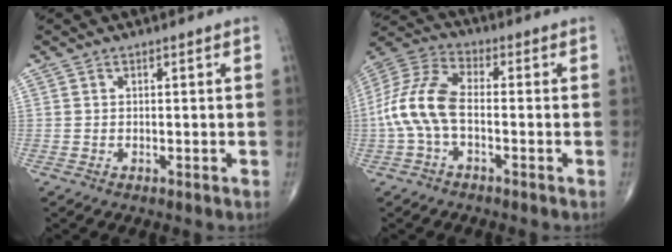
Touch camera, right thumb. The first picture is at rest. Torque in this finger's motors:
{"motor_torque": [-0.07, 1.02, 1.16, -0.41, 0.14]}